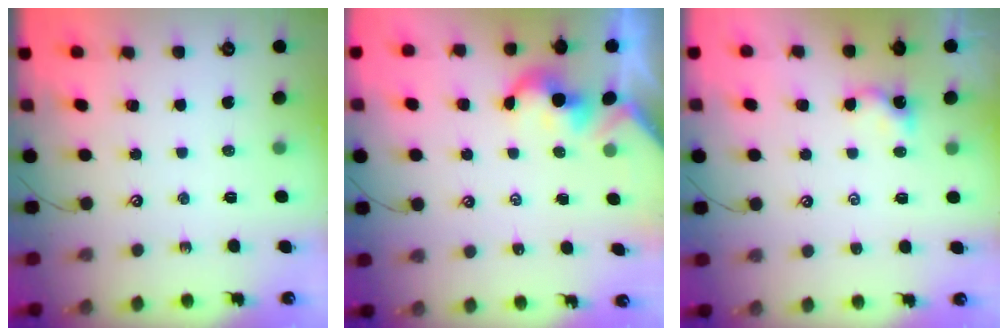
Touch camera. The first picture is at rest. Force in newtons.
{"total": 1.4, "press": 1.3, "slide": 0.3}
{"total": 0.0}